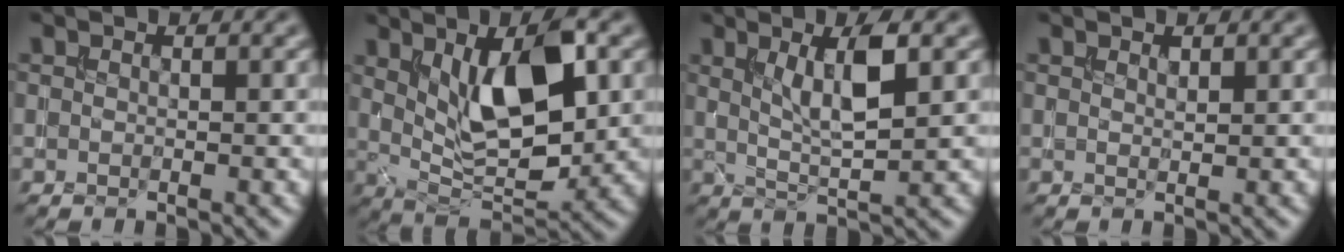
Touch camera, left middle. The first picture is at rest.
{"total": 8.7, "force": [2.5, 3.3, 7.6], "torque": [-0.131, -0.009, 0.044]}
{"total": 4.9, "force": [1.6, 1.1, 4.5], "torque": [-0.081, -0.003, 0.030]}
{"total": 0.7, "force": [0.6, 0.2, 0.4], "torque": [-0.008, -0.003, 0.011]}